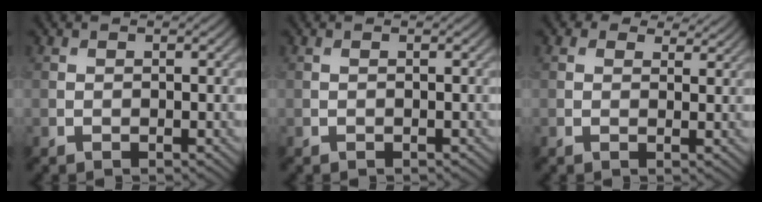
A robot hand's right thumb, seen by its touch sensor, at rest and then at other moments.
{"total": 0.0}
{"total": 3.3, "force": [2.3, 1.7, 1.6], "torque": [-0.031, -0.003, 0.032]}